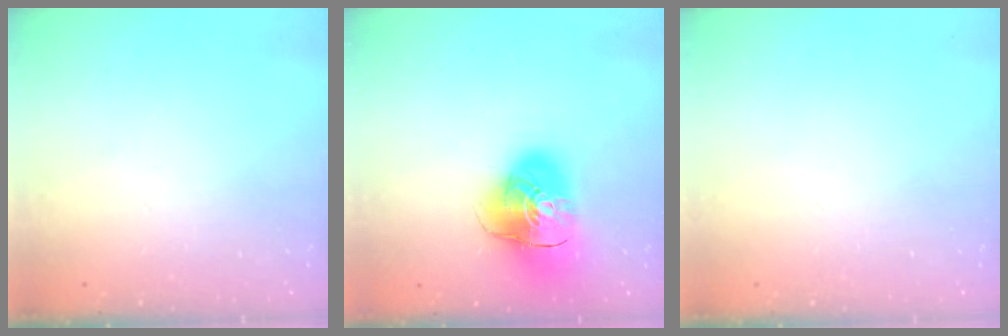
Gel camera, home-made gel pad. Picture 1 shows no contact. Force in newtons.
{"total": 15.4, "press": 15.2, "slide": 2.3}
{"total": 0.0}